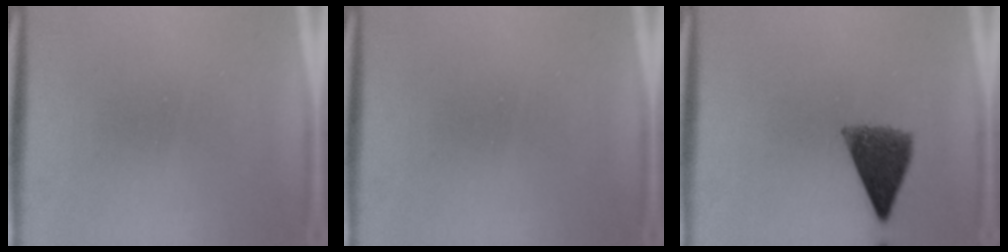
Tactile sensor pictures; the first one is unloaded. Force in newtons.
{"total": 0.0}
{"total": 7.4}